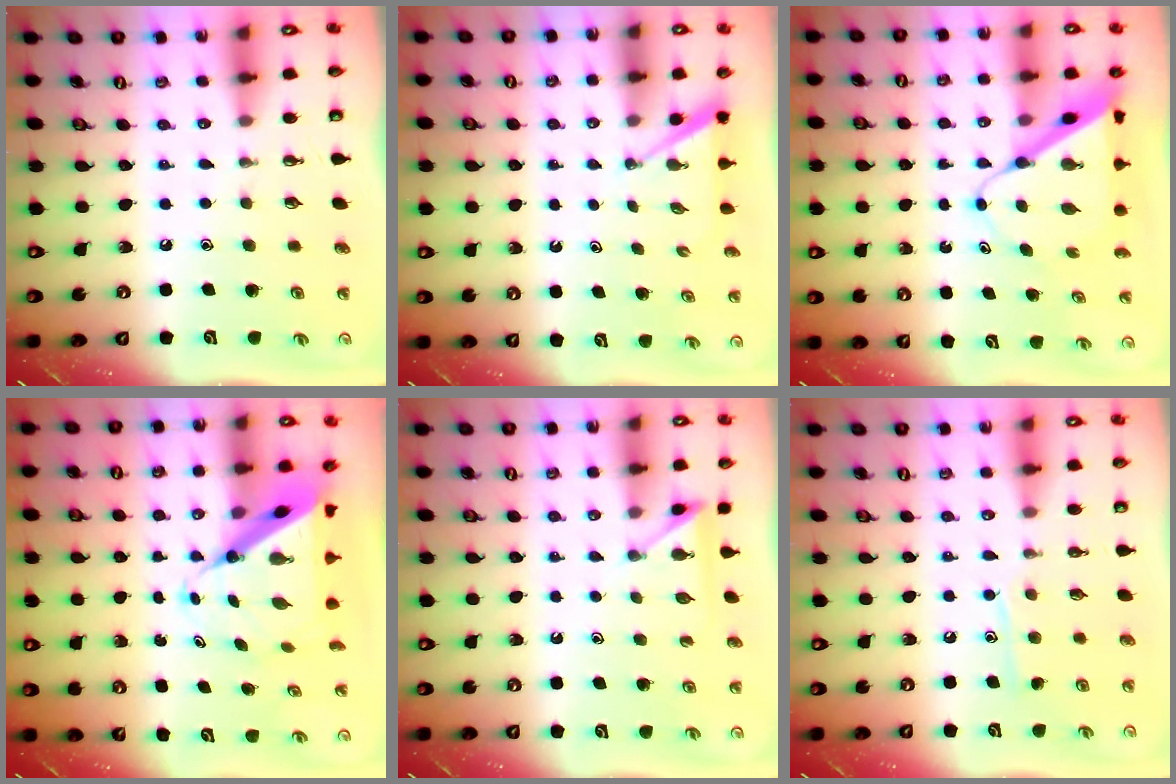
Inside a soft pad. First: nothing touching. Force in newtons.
{"total": 2.3, "press": 2.3, "slide": 0.3}
{"total": 9.0, "press": 8.9, "slide": 0.5}
{"total": 9.7, "press": 9.6, "slide": 0.9}
{"total": 3.5, "press": 3.5, "slide": 0.3}
{"total": 6.9, "press": 6.9, "slide": 0.2}